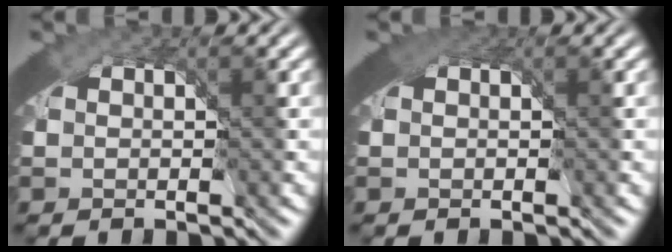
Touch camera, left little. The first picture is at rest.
{"total": 1.3, "force": [0.7, 0.8, 0.7], "torque": [-0.014, -0.003, 0.012]}